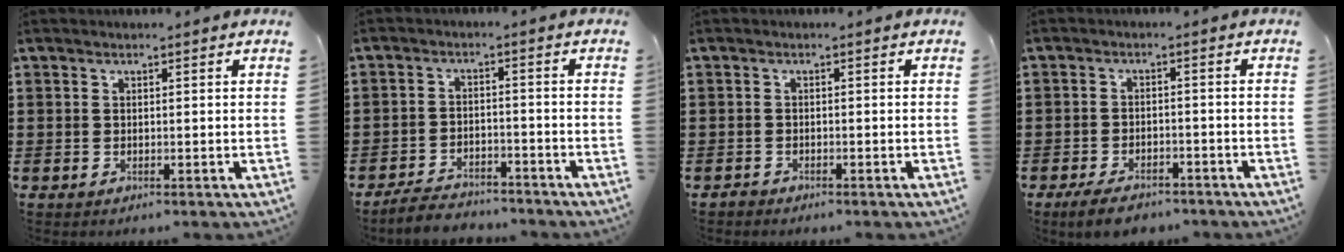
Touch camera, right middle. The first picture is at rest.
{"total": 4.0, "force": [-3.9, 0.8, 0.4], "torque": [-0.011, 0.011, -0.081]}
{"total": 0.9, "force": [-0.8, 0.3, 0.0], "torque": [-0.003, 0.002, -0.018]}
{"total": 3.7, "force": [-3.3, 1.2, 1.1], "torque": [-0.027, 0.006, -0.068]}